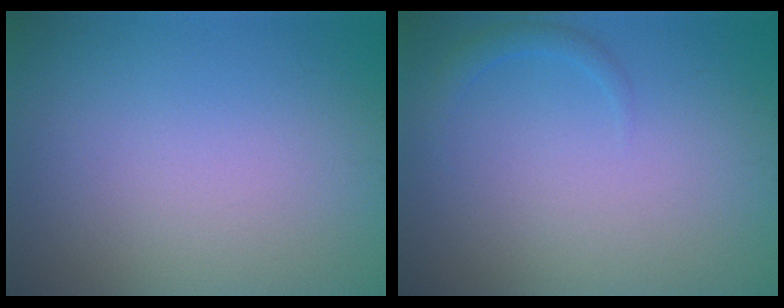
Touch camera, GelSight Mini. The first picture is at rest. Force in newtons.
{"total": 1.2, "press": 1.1, "slide": 0.2}